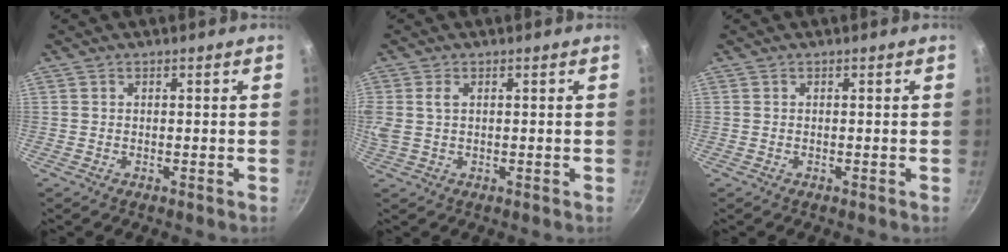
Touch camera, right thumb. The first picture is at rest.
{"total": 4.8, "force": [1.2, 2.6, 3.8], "torque": [-0.082, 0.005, 0.024]}
{"total": 0.0}